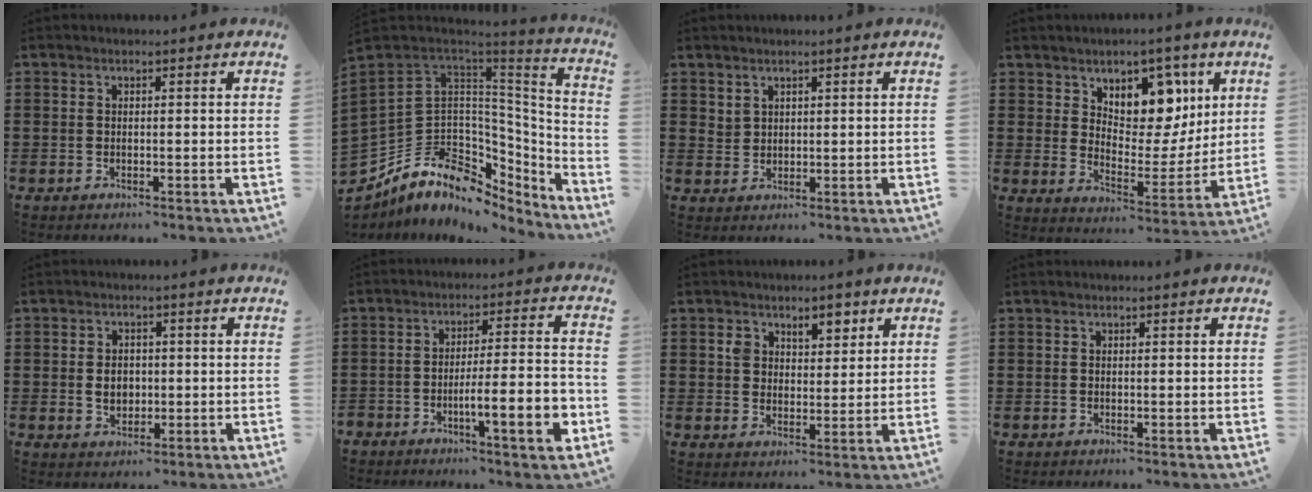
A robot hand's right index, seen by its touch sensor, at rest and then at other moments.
{"total": 12.1, "force": [-3.2, 9.5, 6.7], "torque": [-0.176, -0.009, -0.053]}
{"total": 2.1, "force": [1.8, 1.0, 0.3], "torque": [-0.009, 0.001, 0.037]}
{"total": 7.5, "force": [5.2, 5.0, 1.8], "torque": [-0.045, -0.042, 0.091]}
{"total": 3.5, "force": [0.0, 2.5, 2.4], "torque": [-0.045, 0.001, -0.003]}
{"total": 8.4, "force": [-3.9, 1.6, 7.3], "torque": [-0.102, -0.003, -0.068]}
{"total": 4.3, "force": [2.6, 3.2, 1.2], "torque": [-0.024, 0.010, 0.043]}
{"total": 0.0}